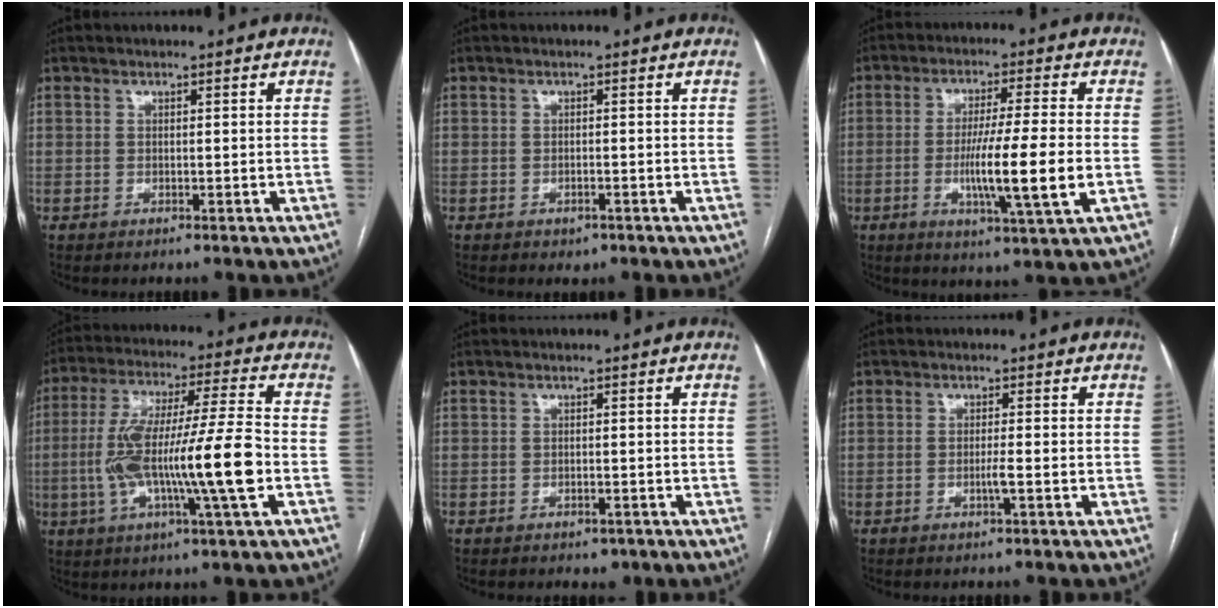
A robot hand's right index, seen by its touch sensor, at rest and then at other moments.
{"total": 1.3, "force": [-0.8, 0.8, 0.7], "torque": [-0.012, 0.001, -0.005]}
{"total": 11.4, "force": [-2.1, -0.5, 11.2], "torque": [-0.196, -0.018, -0.042]}
{"total": 17.1, "force": [-3.2, 0.4, 16.8], "torque": [-0.316, 0.003, -0.059]}
{"total": 1.7, "force": [-1.1, 1.0, 0.9], "torque": [-0.013, 0.001, -0.007]}
{"total": 1.6, "force": [-0.6, -0.2, 1.5], "torque": [-0.030, -0.002, -0.011]}